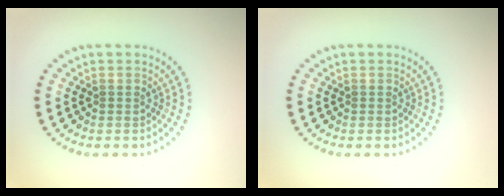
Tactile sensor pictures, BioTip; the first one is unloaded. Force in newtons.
{"total": 0.0}